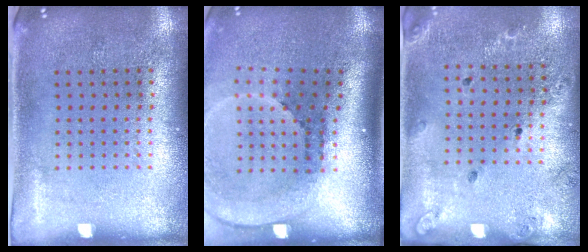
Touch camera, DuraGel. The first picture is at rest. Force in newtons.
{"total": 2.6, "press": 1.8, "slide": 1.8}
{"total": 1.3, "press": 1.2, "slide": 0.4}